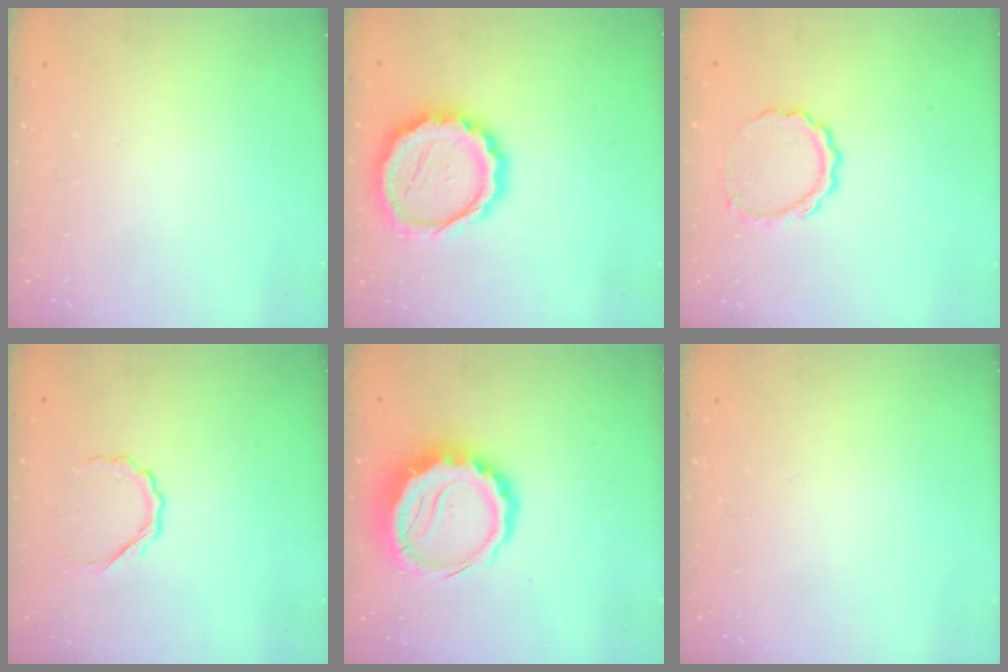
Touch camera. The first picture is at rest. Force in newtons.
{"total": 16.6, "press": 16.3, "slide": 3.3}
{"total": 7.5, "press": 7.4, "slide": 1.1}
{"total": 4.1, "press": 3.9, "slide": 1.1}
{"total": 10.5, "press": 10.1, "slide": 2.8}
{"total": 0.0}